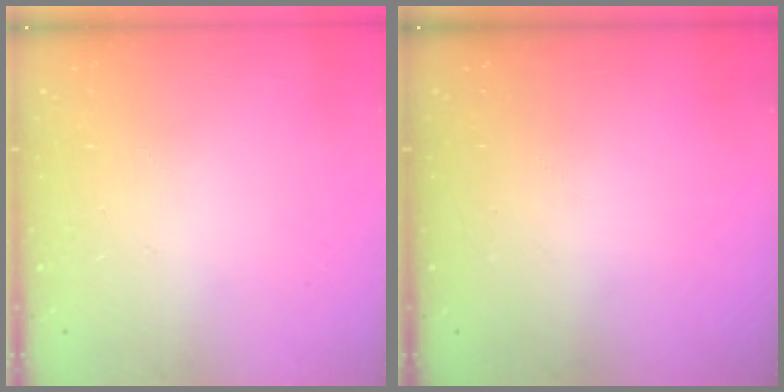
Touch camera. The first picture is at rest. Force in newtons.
{"total": 0.0}